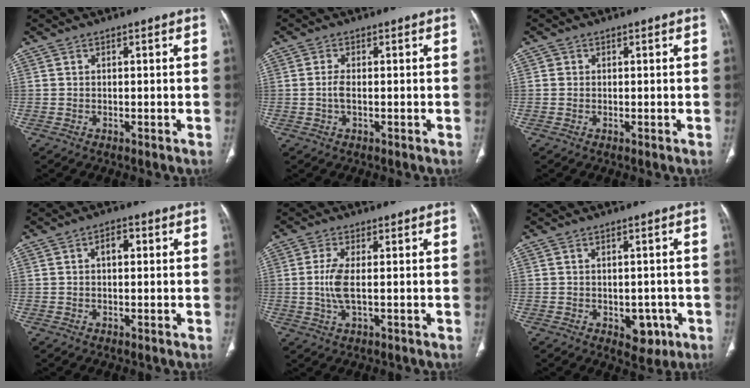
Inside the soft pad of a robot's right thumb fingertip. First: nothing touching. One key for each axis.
{"total": 2.1, "fx": -0.3, "fy": 0.8, "fz": 1.9, "tx": -0.047, "ty": 0.000, "tz": -0.005}
{"total": 0.7, "fx": 0.1, "fy": 0.7, "fz": 0.1, "tx": 0.003, "ty": 0.004, "tz": 0.001}
{"total": 3.0, "fx": 0.5, "fy": 1.7, "fz": 2.4, "tx": -0.034, "ty": 0.012, "tz": 0.007}
{"total": 5.0, "fx": -0.1, "fy": 1.6, "fz": 4.8, "tx": -0.121, "ty": -0.004, "tz": -0.003}
{"total": 5.1, "fx": -1.8, "fy": 3.4, "fz": 3.4, "tx": -0.015, "ty": 0.005, "tz": -0.014}